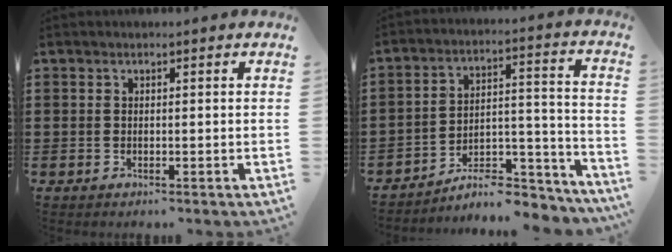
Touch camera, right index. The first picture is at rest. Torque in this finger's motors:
{"motor_torque": [0.00, -0.06, 0.05, -0.08]}